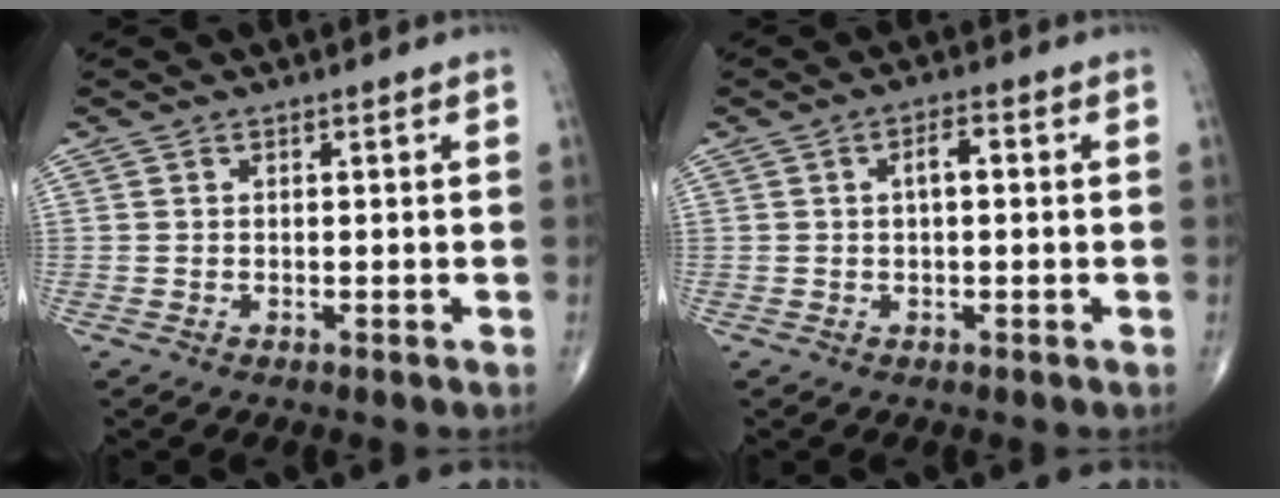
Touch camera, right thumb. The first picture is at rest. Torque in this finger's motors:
{"motor_torque": [0.47, 1.39, 0.35, -0.12, -0.04]}